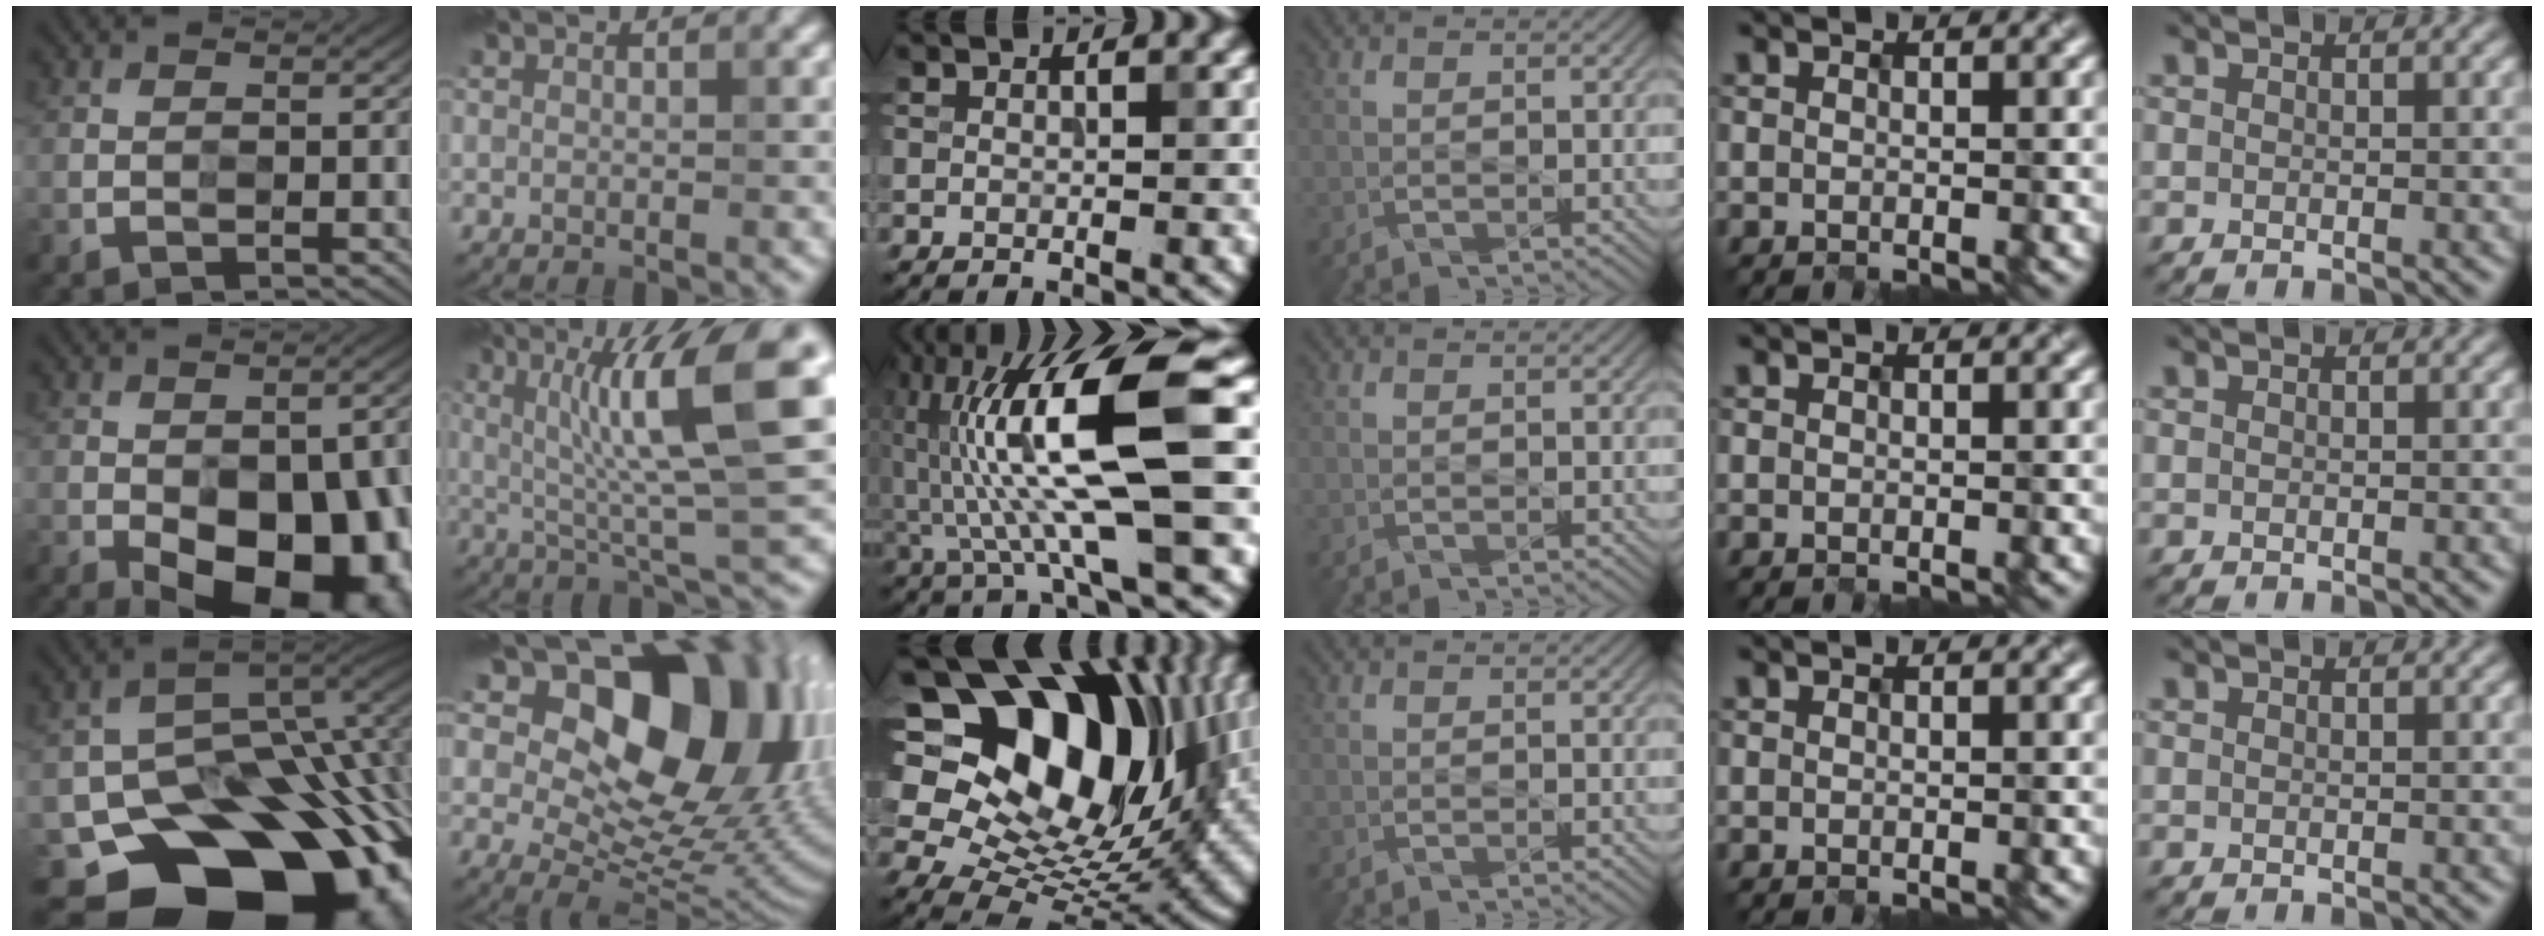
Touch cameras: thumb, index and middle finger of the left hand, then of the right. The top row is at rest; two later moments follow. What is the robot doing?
{"motion": "insert", "object": "power strip"}